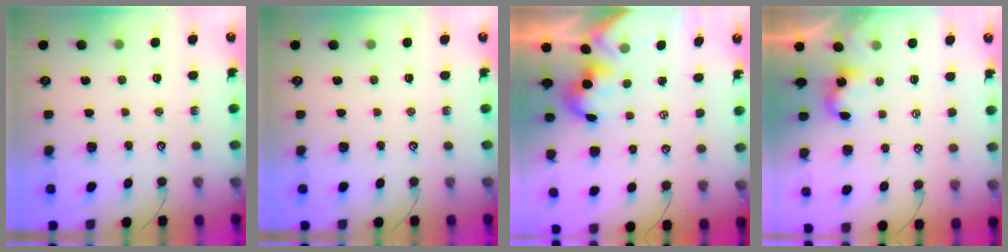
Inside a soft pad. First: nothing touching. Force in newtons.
{"total": 0.0}
{"total": 1.2, "press": 1.1, "slide": 0.4}
{"total": 2.3, "press": 2.3, "slide": 0.2}